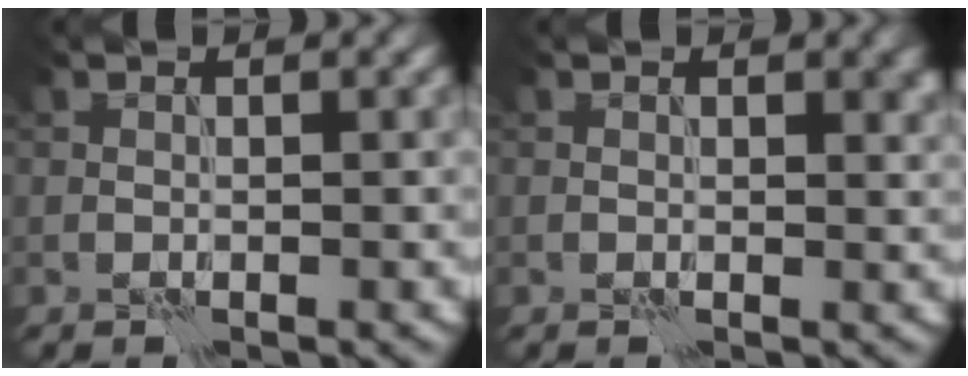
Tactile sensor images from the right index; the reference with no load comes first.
{"total": 1.4, "force": [0.4, 0.8, 1.1], "torque": [-0.008, 0.000, 0.008]}